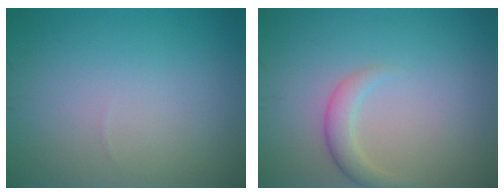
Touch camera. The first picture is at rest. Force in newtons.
{"total": 2.0, "press": 2.0, "slide": 0.1}